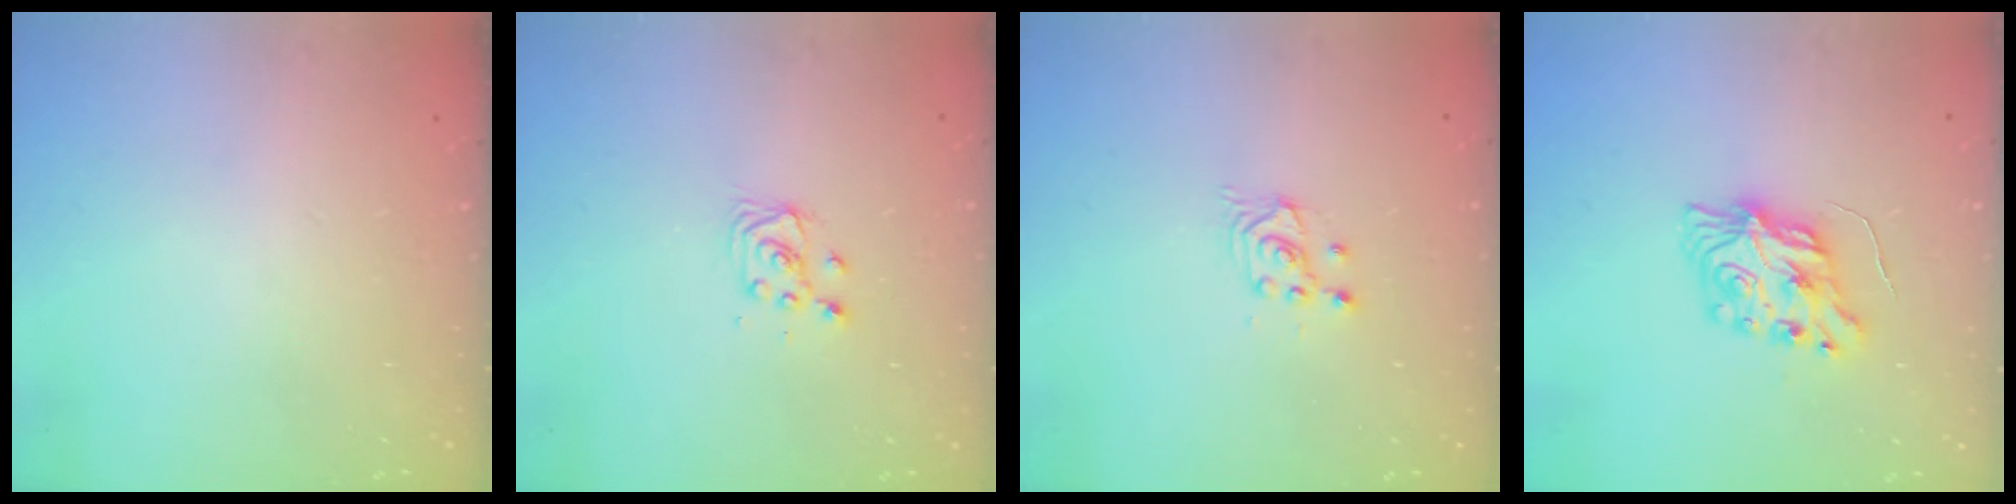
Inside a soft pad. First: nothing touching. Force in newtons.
{"total": 3.8, "press": 3.7, "slide": 0.4}
{"total": 2.6, "press": 2.5, "slide": 0.3}
{"total": 7.9, "press": 7.9, "slide": 0.2}